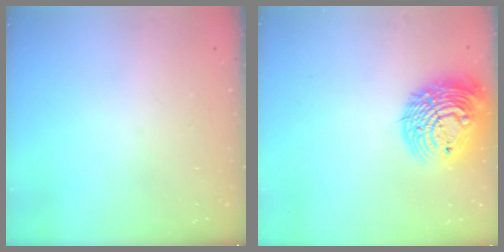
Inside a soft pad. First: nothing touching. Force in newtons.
{"total": 17.9, "press": 17.8, "slide": 1.9}